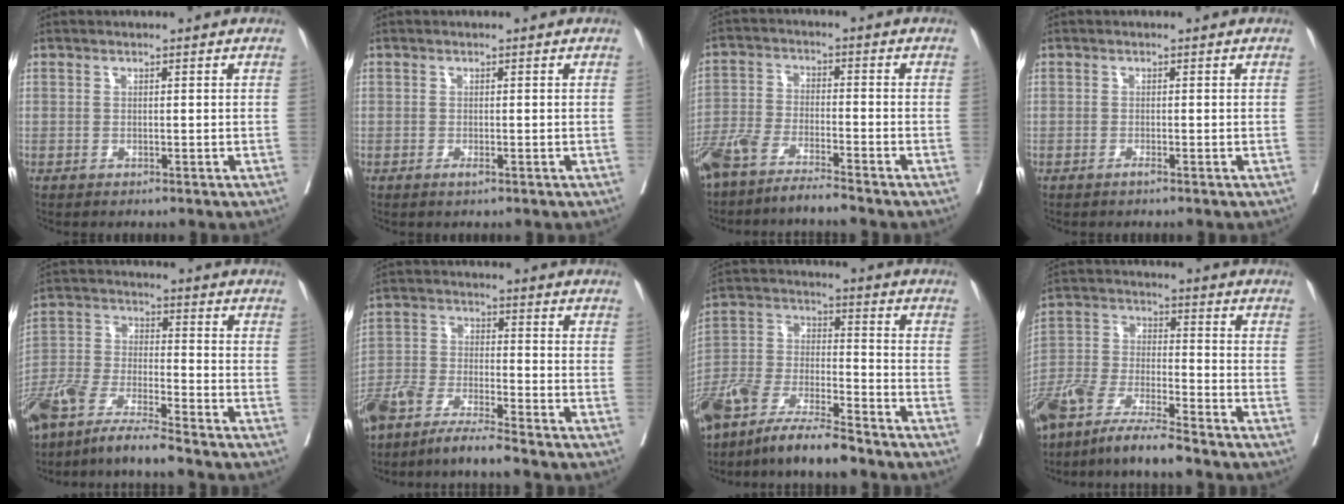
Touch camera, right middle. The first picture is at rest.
{"total": 0.8, "force": [-0.4, 0.1, 0.6], "torque": [-0.010, -0.001, -0.007]}
{"total": 7.3, "force": [-6.3, 0.2, 3.8], "torque": [-0.073, -0.017, -0.120]}
{"total": 0.5, "force": [-0.4, -0.1, 0.3], "torque": [-0.005, 0.000, -0.009]}
{"total": 9.4, "force": [-8.0, 0.0, 4.9], "torque": [-0.104, -0.016, -0.158]}
{"total": 8.2, "force": [-7.1, -0.2, 4.1], "torque": [-0.078, -0.020, -0.136]}
{"total": 12.6, "force": [-10.5, 1.7, 6.8], "torque": [-0.138, -0.006, -0.198]}
{"total": 10.2, "force": [-8.6, 0.5, 5.6], "torque": [-0.115, -0.015, -0.168]}